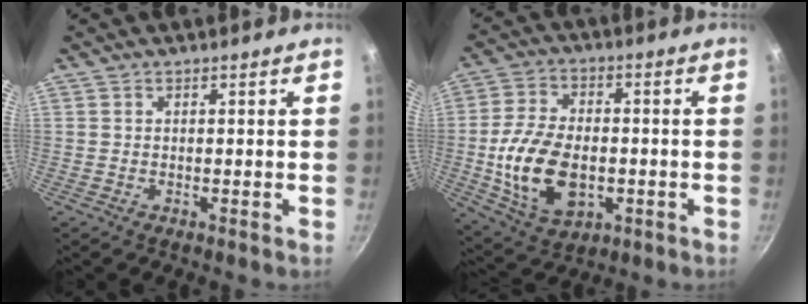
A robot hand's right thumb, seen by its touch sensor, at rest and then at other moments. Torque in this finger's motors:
{"motor_torque": [-0.64, 1.01, 0.73, 0.96, 0.13]}